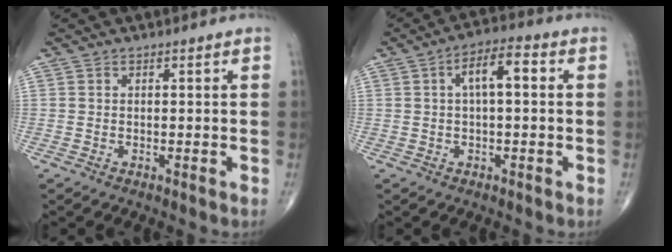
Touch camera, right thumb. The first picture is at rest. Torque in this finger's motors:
{"motor_torque": [1.85, 3.16, 0.50, -0.02, 0.06]}